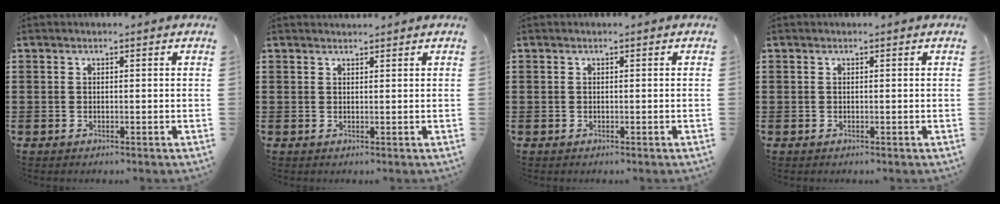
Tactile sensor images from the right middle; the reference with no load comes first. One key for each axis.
{"total": 1.0, "fx": 1.0, "fy": 0.1, "fz": 0.0, "tx": -0.003, "ty": 0.000, "tz": 0.019}
{"total": 0.0}
{"total": 0.0}